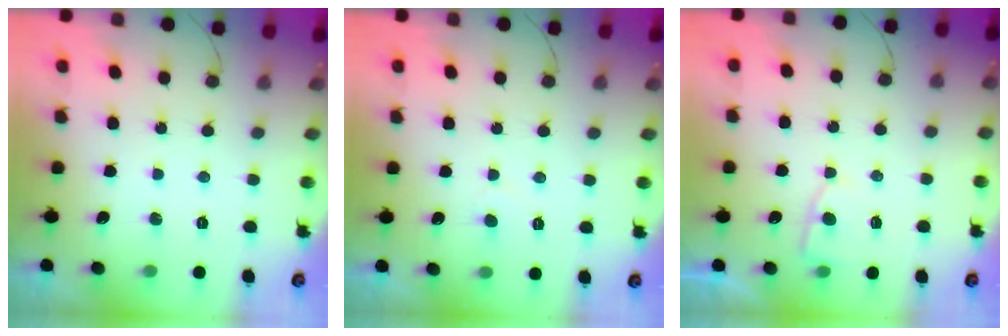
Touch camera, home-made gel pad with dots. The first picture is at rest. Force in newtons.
{"total": 2.3, "press": 2.3, "slide": 0.2}
{"total": 4.5, "press": 4.5, "slide": 0.4}